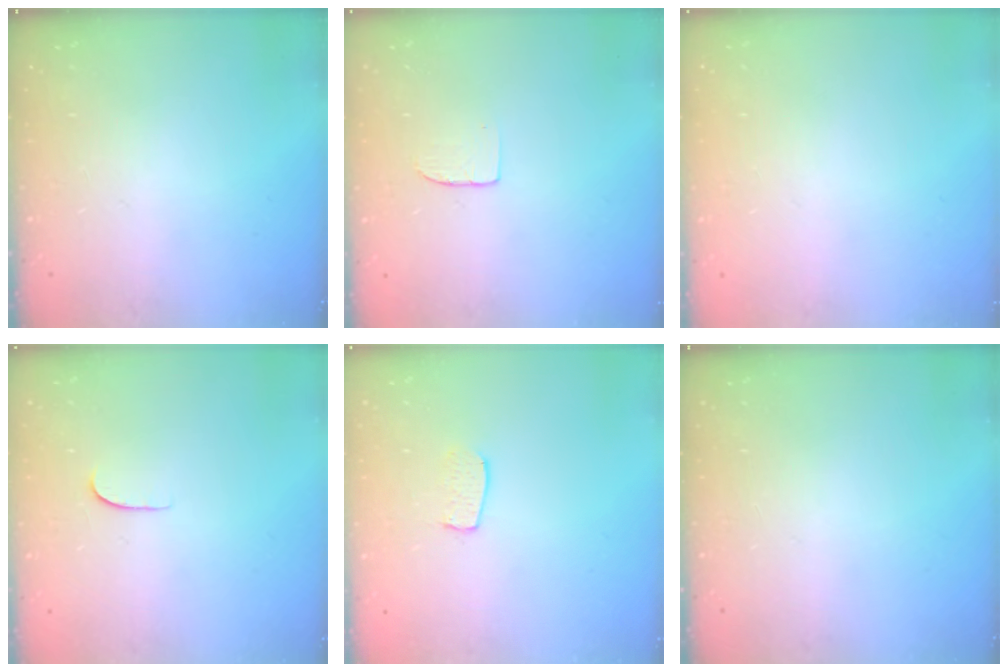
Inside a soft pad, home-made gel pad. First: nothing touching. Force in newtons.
{"total": 3.7, "press": 3.7, "slide": 0.3}
{"total": 0.0}
{"total": 4.3, "press": 4.3, "slide": 0.2}
{"total": 5.9, "press": 5.9, "slide": 0.3}
{"total": 0.0}